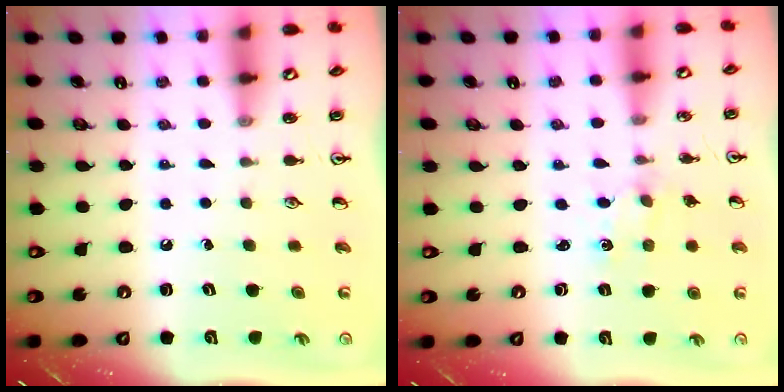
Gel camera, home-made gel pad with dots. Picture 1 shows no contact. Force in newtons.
{"total": 0.0}